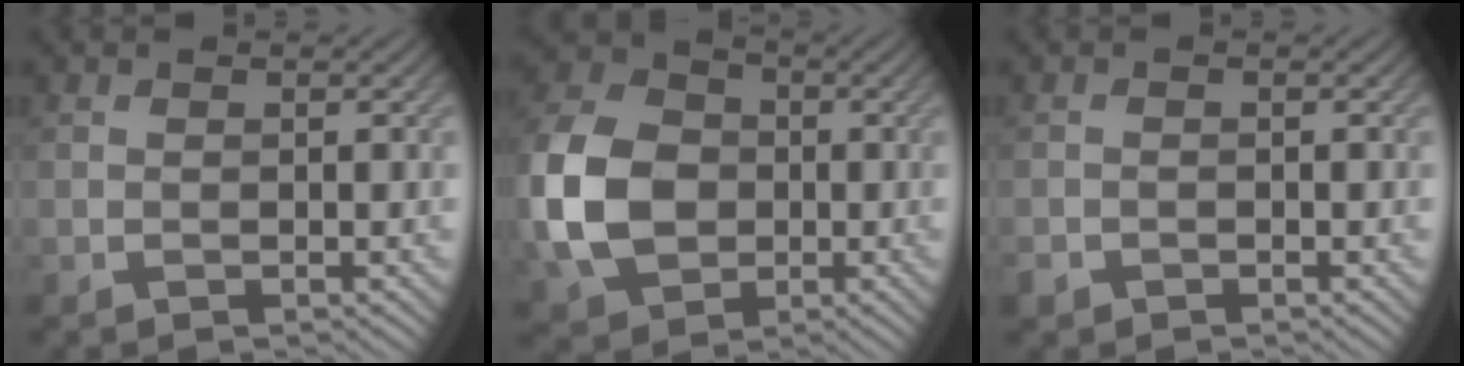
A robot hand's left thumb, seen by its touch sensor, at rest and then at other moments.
{"total": 13.0, "force": [-1.7, 10.2, 7.9], "torque": [-0.213, 0.001, -0.043]}
{"total": 1.3, "force": [-0.9, 0.9, 0.3], "torque": [-0.006, -0.005, -0.021]}